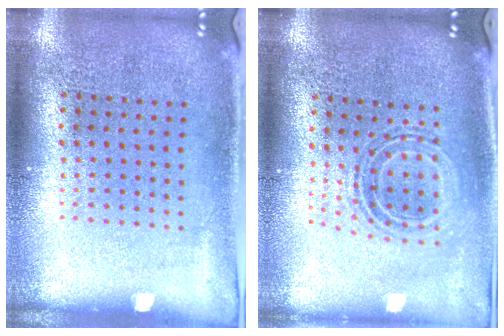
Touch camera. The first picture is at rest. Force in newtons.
{"total": 0.8, "press": 0.8, "slide": 0.3}